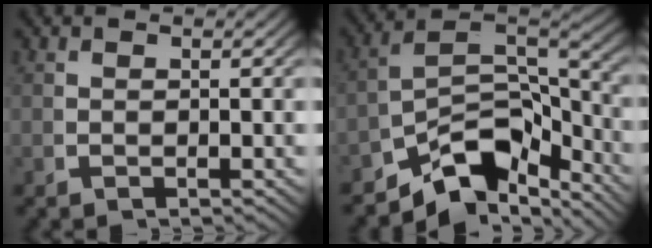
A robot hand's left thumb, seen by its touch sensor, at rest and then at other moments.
{"total": 10.7, "force": [-4.5, 6.2, 7.4], "torque": [-0.130, -0.039, -0.058]}